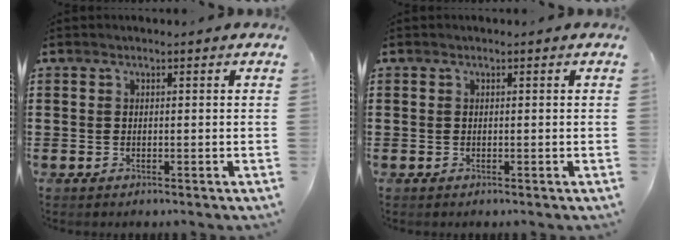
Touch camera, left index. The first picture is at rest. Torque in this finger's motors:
{"motor_torque": [0.00, 0.00, 0.00, 0.01]}